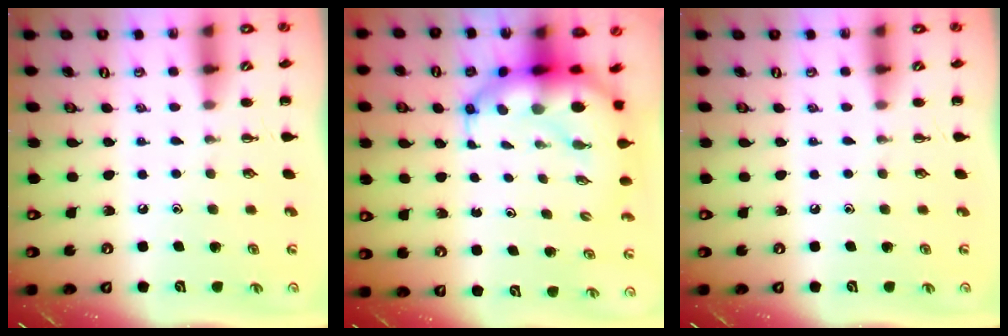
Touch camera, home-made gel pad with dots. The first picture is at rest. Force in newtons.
{"total": 10.5, "press": 10.1, "slide": 2.9}
{"total": 0.0}